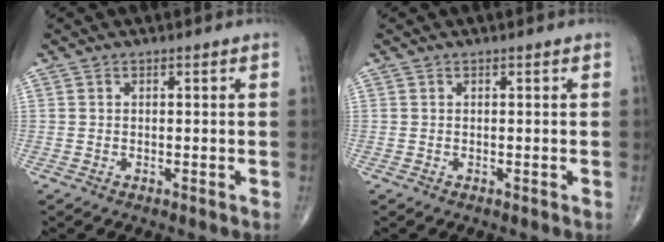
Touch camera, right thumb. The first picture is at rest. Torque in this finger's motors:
{"motor_torque": [-0.08, 0.08, 0.00, 0.00, 0.00]}